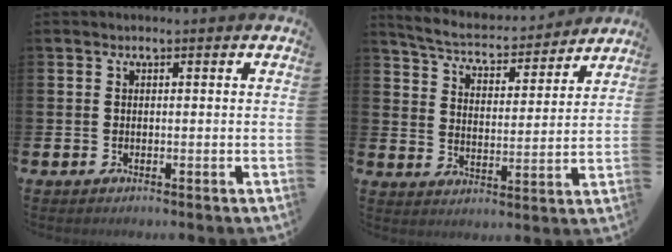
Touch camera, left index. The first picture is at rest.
{"total": 5.7, "force": [5.5, 1.0, 1.4], "torque": [-0.058, -0.042, 0.091]}